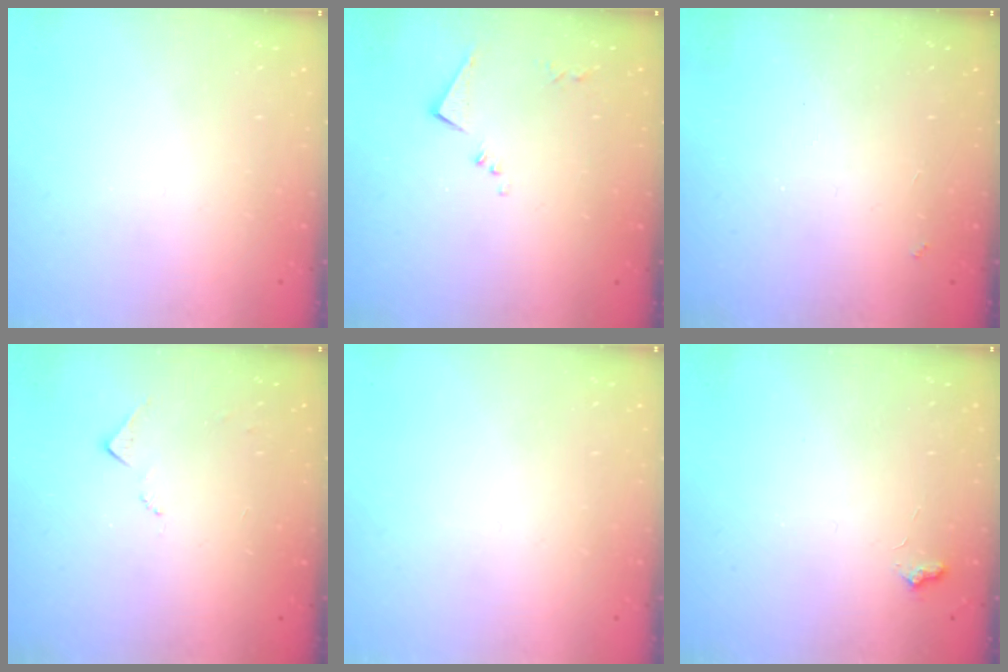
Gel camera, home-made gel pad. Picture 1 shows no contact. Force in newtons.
{"total": 6.4, "press": 6.4, "slide": 0.3}
{"total": 3.4, "press": 3.4, "slide": 0.6}
{"total": 5.5, "press": 5.5, "slide": 0.8}
{"total": 0.0}
{"total": 4.4, "press": 4.4, "slide": 0.7}